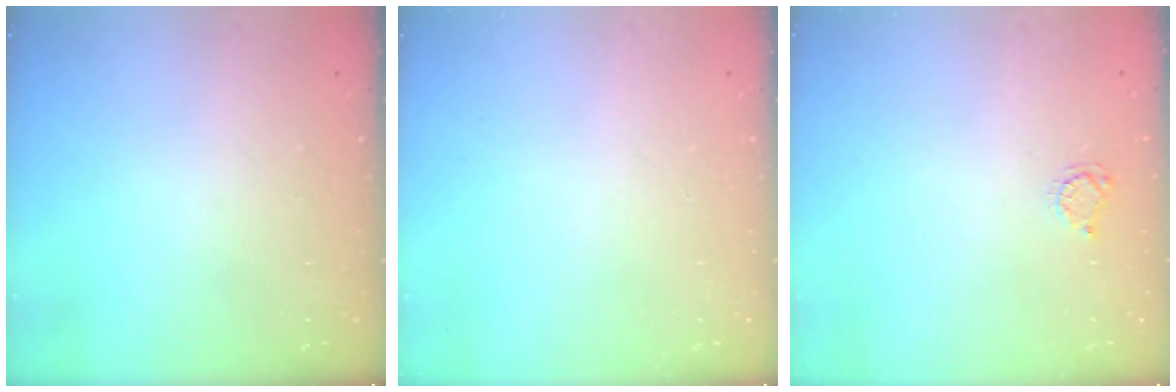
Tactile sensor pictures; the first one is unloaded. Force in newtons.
{"total": 0.0}
{"total": 3.9, "press": 3.8, "slide": 0.4}